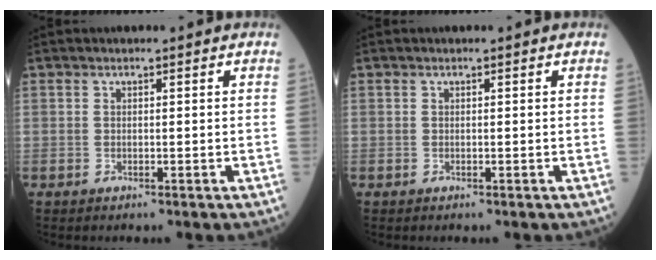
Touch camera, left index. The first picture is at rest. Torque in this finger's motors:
{"motor_torque": [-0.37, 0.00, -0.07, -0.01]}